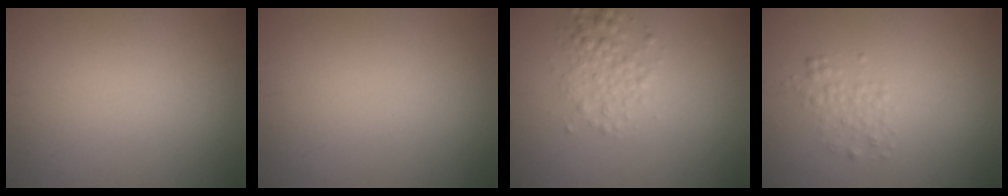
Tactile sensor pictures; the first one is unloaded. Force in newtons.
{"total": 0.0}
{"total": 2.4, "press": 2.4, "slide": 0.0}
{"total": 1.4, "press": 1.4, "slide": 0.0}